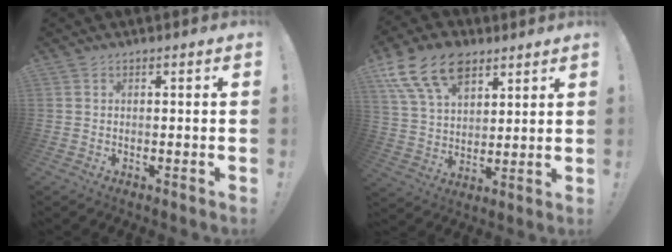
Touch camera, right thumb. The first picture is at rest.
{"total": 16.7, "force": [9.6, 10.4, 8.9], "torque": [-0.167, -0.046, 0.179]}